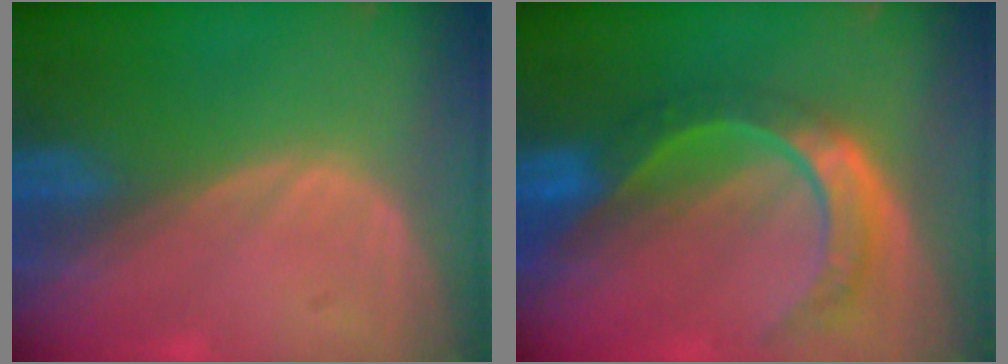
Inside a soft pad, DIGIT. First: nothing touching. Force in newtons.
{"total": 8.8, "press": 7.4, "slide": 4.7}